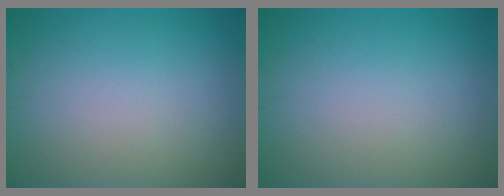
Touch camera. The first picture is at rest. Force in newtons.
{"total": 0.0}